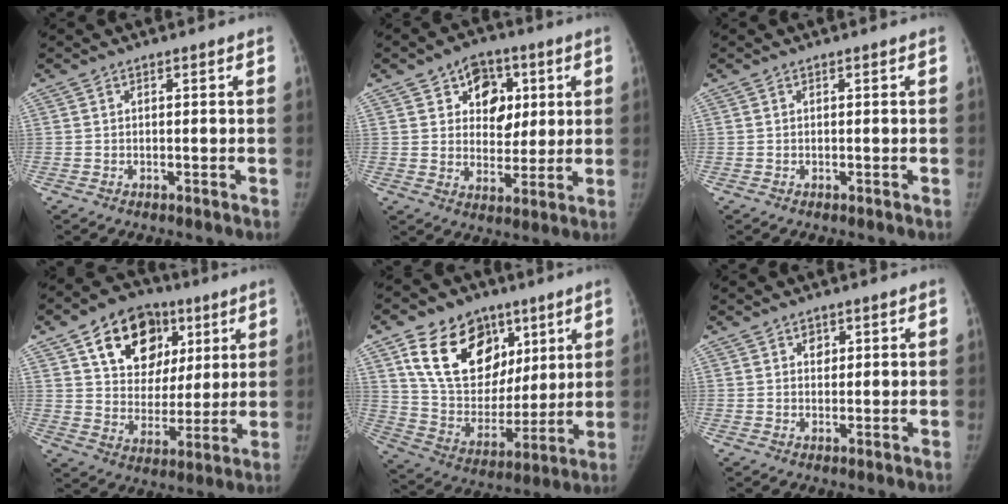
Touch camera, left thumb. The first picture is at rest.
{"total": 11.1, "force": [4.1, 8.4, 6.0], "torque": [-0.034, -0.013, 0.064]}
{"total": 0.0}
{"total": 18.3, "force": [8.1, 13.0, 9.9], "torque": [-0.111, -0.015, 0.135]}
{"total": 22.2, "force": [10.5, 15.5, 12.0], "torque": [-0.161, -0.025, 0.192]}
{"total": 1.8, "force": [0.9, 1.4, 0.8], "torque": [0.002, -0.004, 0.014]}